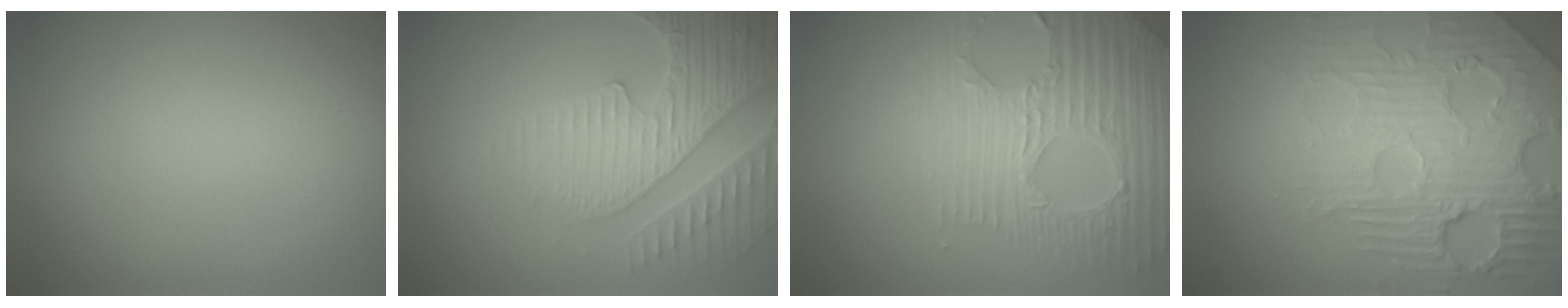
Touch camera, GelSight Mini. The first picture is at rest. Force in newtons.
{"total": 4.7, "press": 4.4, "slide": 1.5}
{"total": 6.4, "press": 5.1, "slide": 3.9}
{"total": 7.0, "press": 5.7, "slide": 4.1}